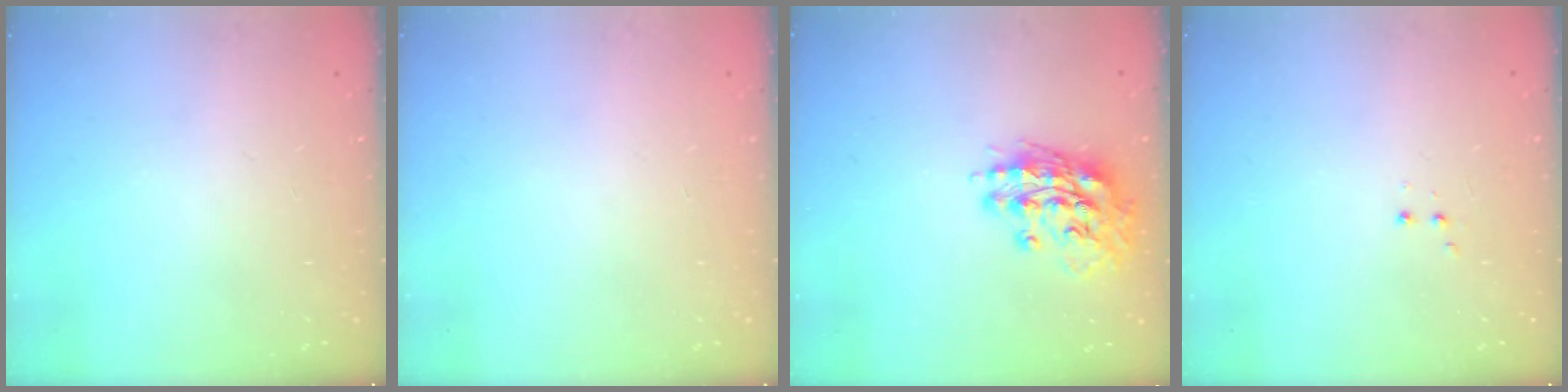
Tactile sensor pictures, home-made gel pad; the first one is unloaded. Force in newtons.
{"total": 0.0}
{"total": 13.2, "press": 13.1, "slide": 1.9}
{"total": 2.8, "press": 2.8, "slide": 0.6}